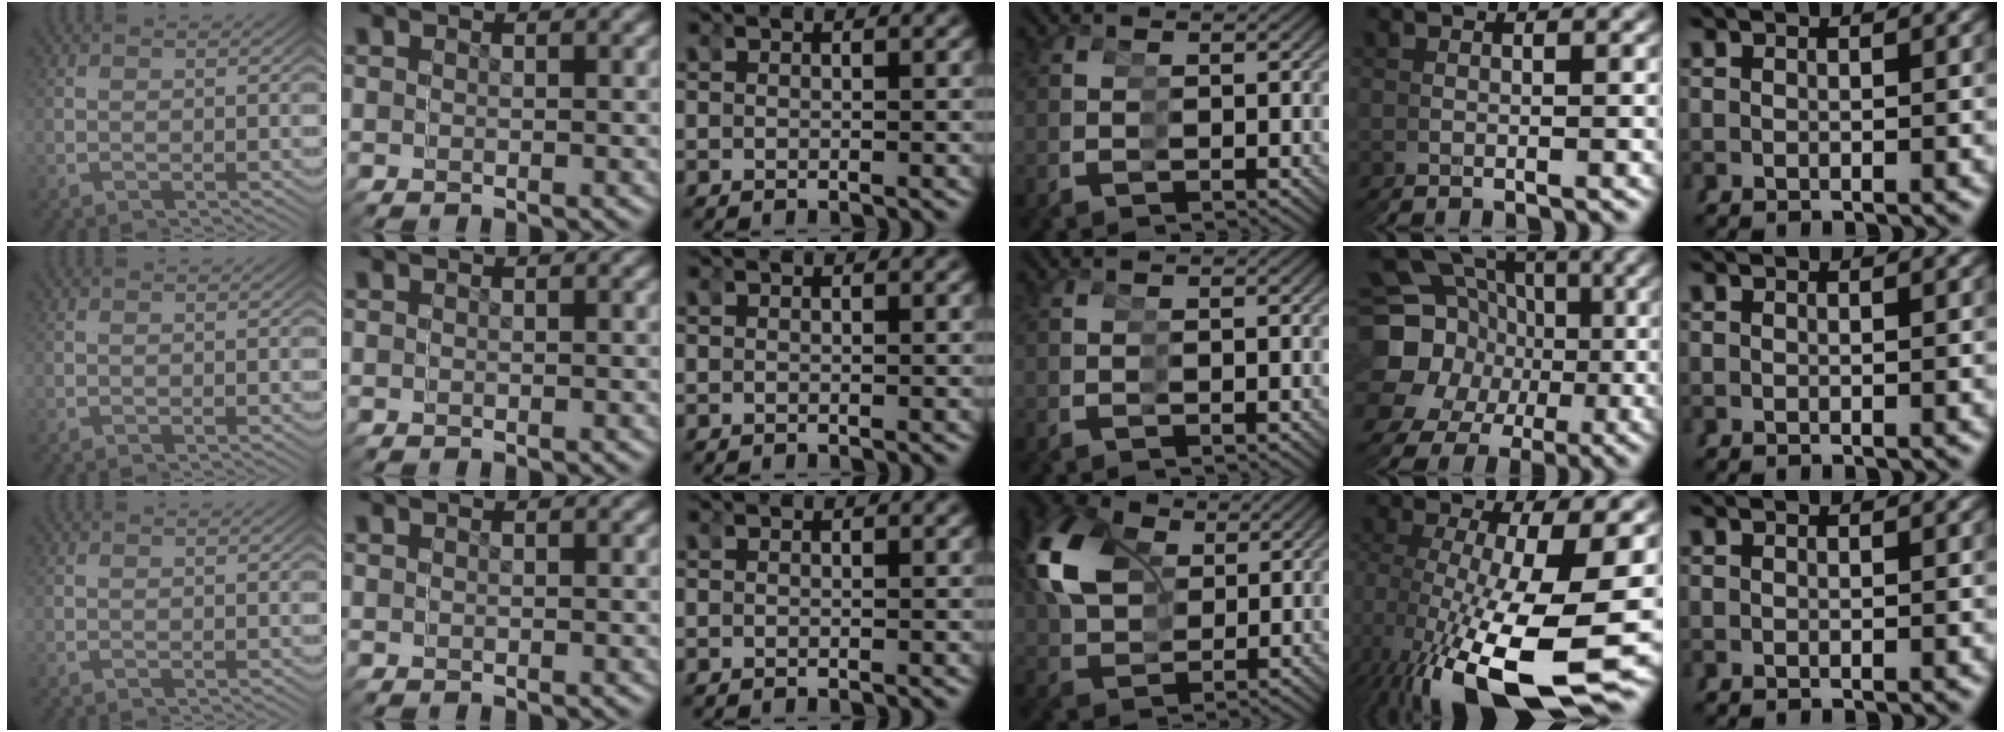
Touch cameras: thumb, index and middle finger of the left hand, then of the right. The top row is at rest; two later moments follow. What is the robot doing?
{"motion": "grasp_and_lifting", "object": "scissors"}